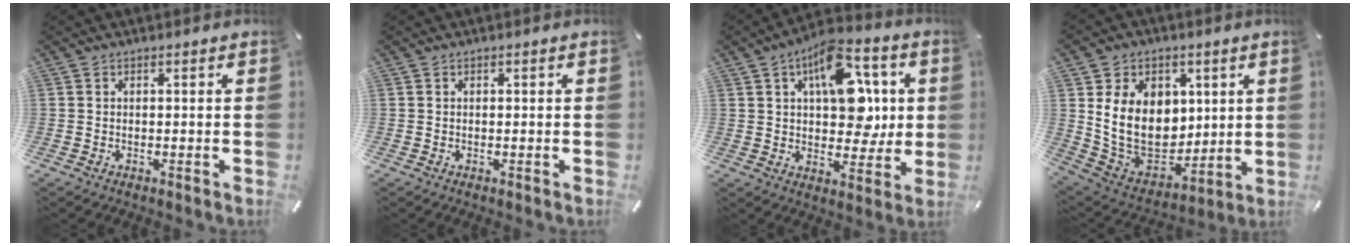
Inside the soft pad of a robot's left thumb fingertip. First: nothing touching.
{"total": 0.0}
{"total": 15.2, "force": [5.2, 9.3, 10.9], "torque": [-0.153, -0.014, 0.092]}
{"total": 16.3, "force": [4.0, 13.2, 8.7], "torque": [-0.173, -0.027, 0.082]}